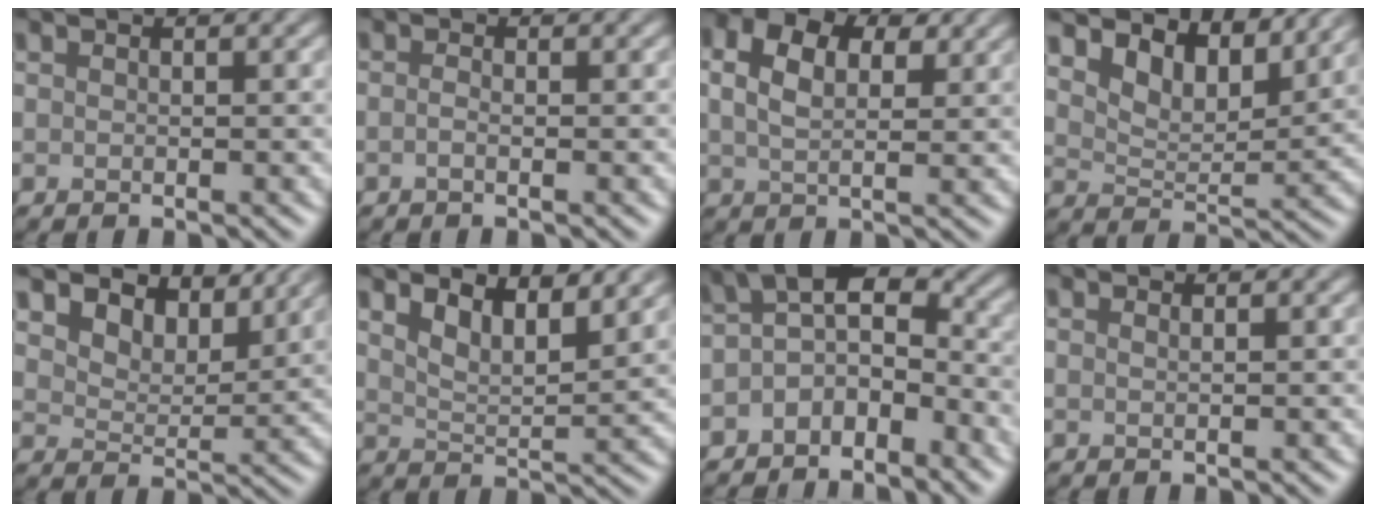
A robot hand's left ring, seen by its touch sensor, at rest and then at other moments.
{"total": 0.8, "force": [-0.3, 0.2, 0.7], "torque": [-0.015, -0.004, -0.008]}
{"total": 7.3, "force": [3.3, 4.5, 4.8], "torque": [-0.104, 0.015, 0.042]}
{"total": 5.9, "force": [4.7, 2.3, 2.6], "torque": [-0.056, -0.004, 0.067]}
{"total": 6.4, "force": [5.0, 2.9, 2.7], "torque": [-0.052, -0.011, 0.079]}
{"total": 5.2, "force": [3.3, 1.8, 3.7], "torque": [-0.062, 0.002, 0.051]}
{"total": 4.4, "force": [-2.0, 2.1, 3.3], "torque": [-0.042, 0.008, -0.050]}
{"total": 0.7, "force": [0.3, 0.3, 0.5], "torque": [-0.002, -0.004, 0.000]}